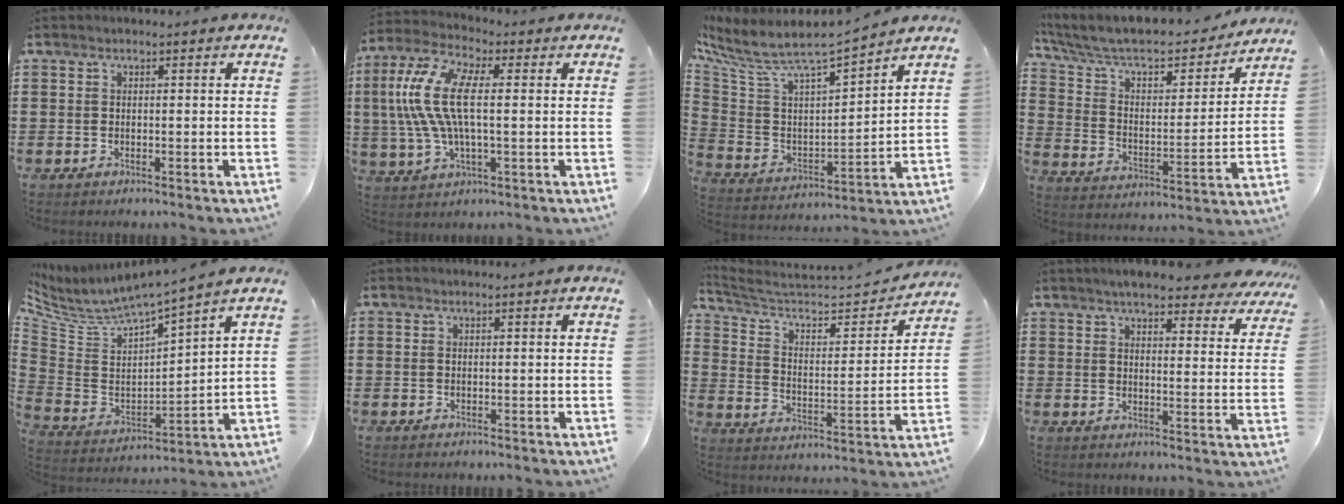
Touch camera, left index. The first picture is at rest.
{"total": 12.4, "force": [1.3, 5.1, 11.2], "torque": [-0.260, -0.009, 0.013]}
{"total": 6.2, "force": [5.4, 1.1, 2.7], "torque": [-0.084, -0.052, 0.084]}
{"total": 7.9, "force": [6.7, 2.2, 3.4], "torque": [-0.097, -0.044, 0.112]}
{"total": 5.9, "force": [5.3, 0.9, 2.4], "torque": [-0.077, -0.043, 0.085]}
{"total": 0.0}
{"total": 5.2, "force": [4.4, 1.6, 2.3], "torque": [-0.072, -0.034, 0.067]}
{"total": 5.8, "force": [5.2, 0.3, 2.5], "torque": [-0.059, -0.022, 0.089]}